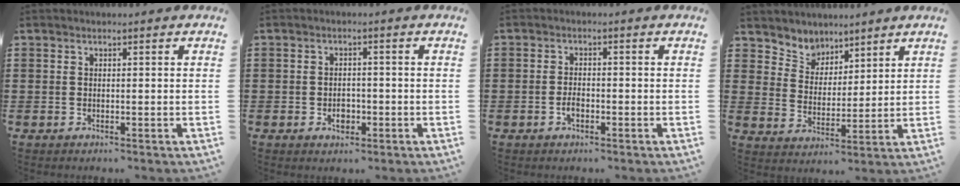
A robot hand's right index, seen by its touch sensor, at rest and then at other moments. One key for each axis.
{"total": 2.4, "fx": -0.8, "fy": 1.8, "fz": 1.4, "tx": -0.021, "ty": -0.002, "tz": -0.019}
{"total": 1.9, "fx": -0.9, "fy": 1.1, "fz": 1.2, "tx": -0.025, "ty": 0.001, "tz": -0.016}
{"total": 4.8, "fx": 3.8, "fy": 2.9, "fz": -0.8, "tx": -0.018, "ty": -0.020, "tz": 0.069}